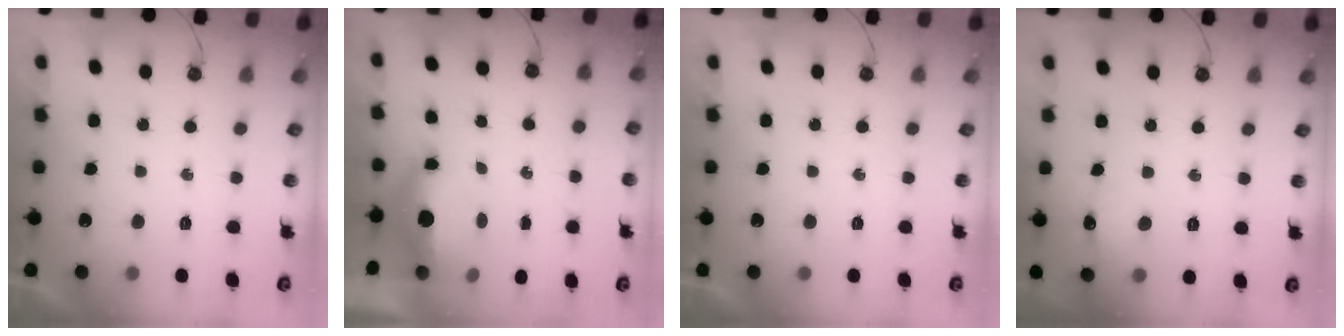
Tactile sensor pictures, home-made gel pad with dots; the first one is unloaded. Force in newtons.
{"total": 14.6, "press": 8.2, "slide": 12.0}
{"total": 0.0}
{"total": 7.0, "press": 7.0, "slide": 0.8}